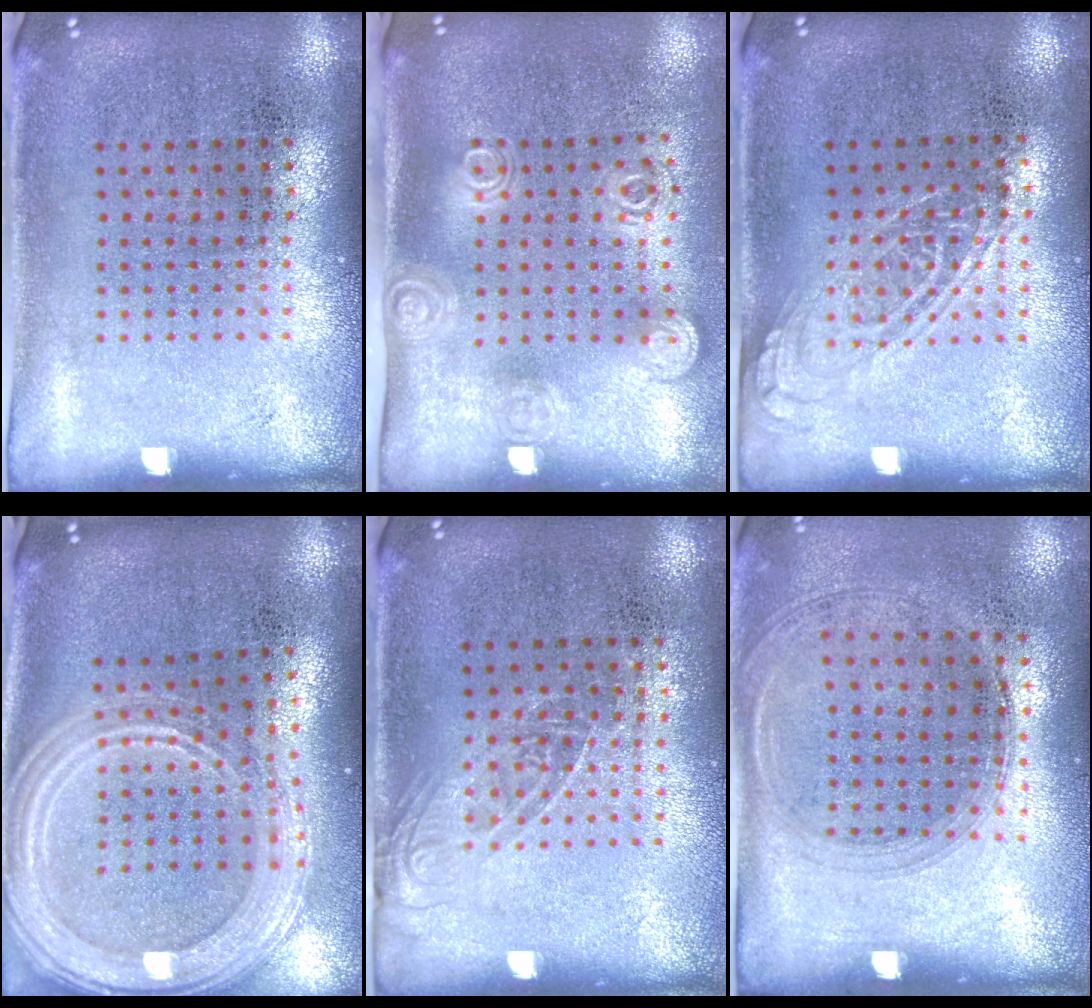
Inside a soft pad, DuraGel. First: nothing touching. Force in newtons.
{"total": 1.8, "press": 1.3, "slide": 1.3}
{"total": 1.3, "press": 1.2, "slide": 0.6}
{"total": 2.5, "press": 2.2, "slide": 1.3}
{"total": 1.4, "press": 1.0, "slide": 0.9}
{"total": 1.4, "press": 1.2, "slide": 0.6}